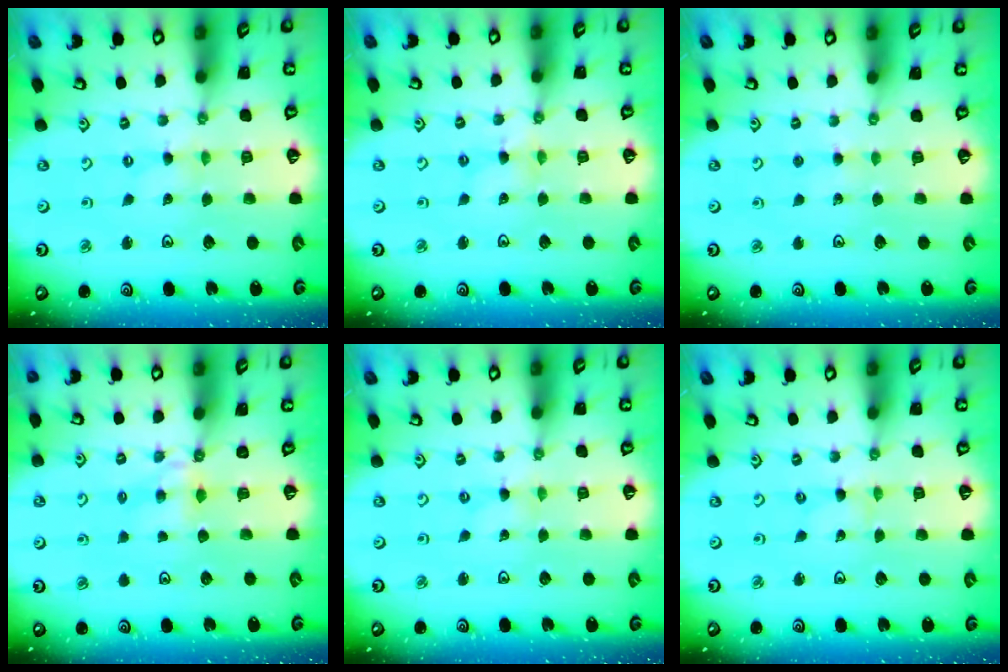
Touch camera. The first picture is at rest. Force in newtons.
{"total": 2.6, "press": 2.6, "slide": 0.2}
{"total": 2.6, "press": 2.6, "slide": 0.3}
{"total": 4.3, "press": 4.3, "slide": 0.4}
{"total": 0.0}
{"total": 0.0}